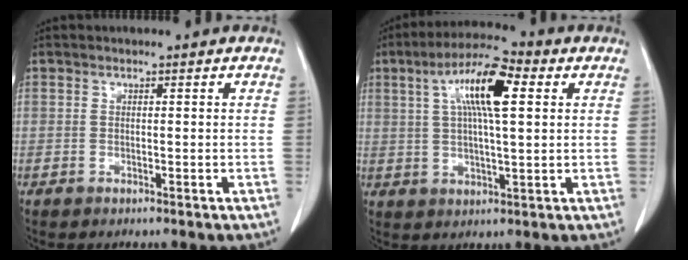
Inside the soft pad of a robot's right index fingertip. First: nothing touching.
{"total": 11.1, "force": [3.6, 1.7, 10.4], "torque": [-0.193, 0.020, 0.060]}